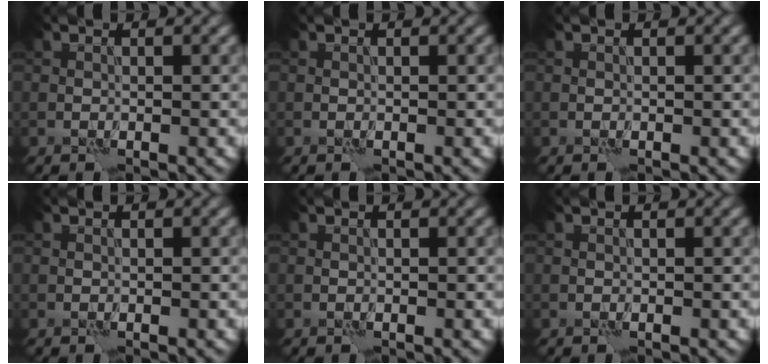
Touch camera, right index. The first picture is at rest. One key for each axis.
{"total": 0.0}
{"total": 0.0}
{"total": 0.0}
{"total": 0.0}
{"total": 0.0}